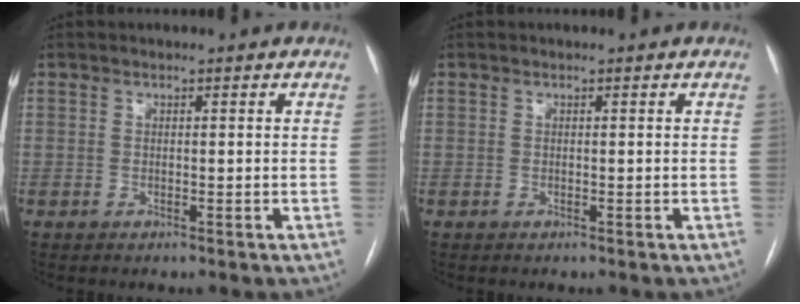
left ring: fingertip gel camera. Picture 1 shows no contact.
{"total": 0.0}